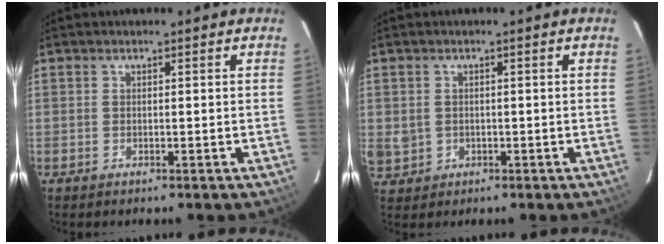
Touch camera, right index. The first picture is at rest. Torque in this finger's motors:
{"motor_torque": [0.13, 0.04, 0.01, 0.02]}